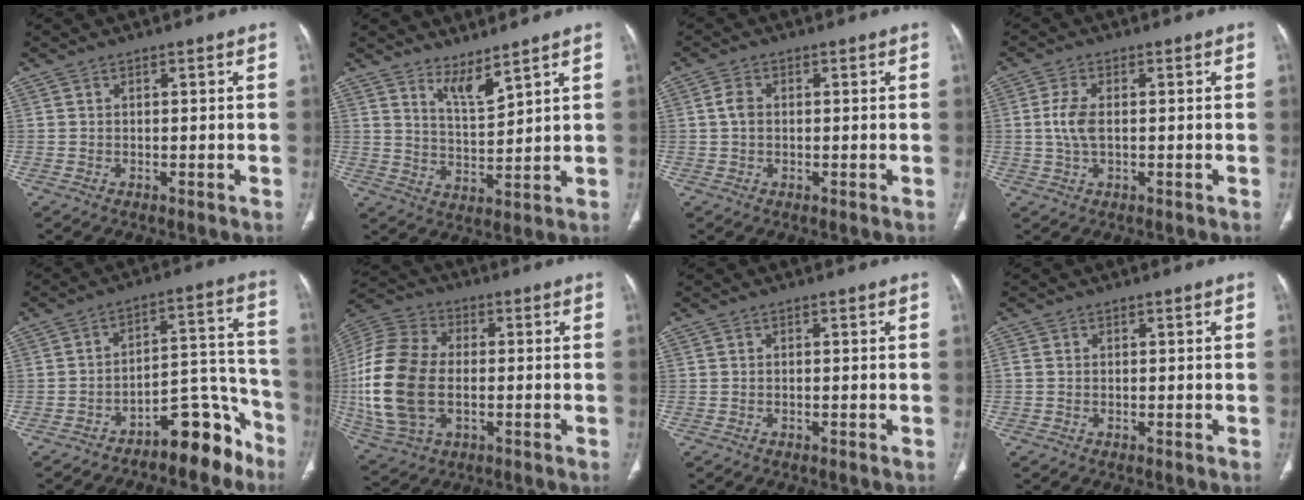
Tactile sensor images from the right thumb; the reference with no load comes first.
{"total": 5.3, "force": [4.4, 0.8, 2.9], "torque": [-0.047, -0.052, 0.091]}
{"total": 2.5, "force": [0.1, 1.8, 1.8], "torque": [-0.036, 0.006, 0.001]}
{"total": 4.7, "force": [0.1, 2.2, 4.1], "torque": [-0.097, 0.004, 0.001]}
{"total": 11.2, "force": [-8.7, 4.2, 5.6], "torque": [-0.033, 0.119, -0.136]}
{"total": 20.2, "force": [-2.0, 12.7, 15.6], "torque": [-0.343, 0.006, -0.033]}
{"total": 0.0}
{"total": 2.0, "force": [-0.2, 1.3, 1.4], "torque": [-0.049, 0.000, -0.010]}